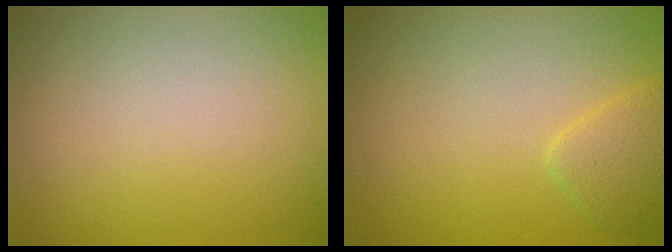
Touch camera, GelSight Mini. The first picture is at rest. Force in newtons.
{"total": 1.7, "press": 1.7, "slide": 0.1}